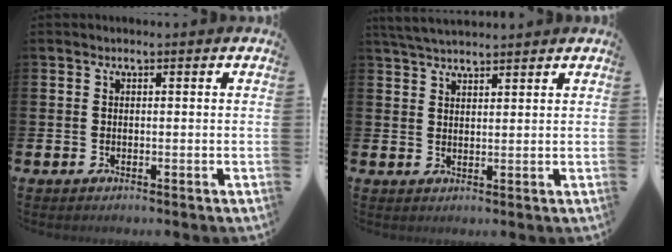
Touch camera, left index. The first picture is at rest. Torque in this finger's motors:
{"motor_torque": [0.17, -0.79, 0.65, 0.21]}